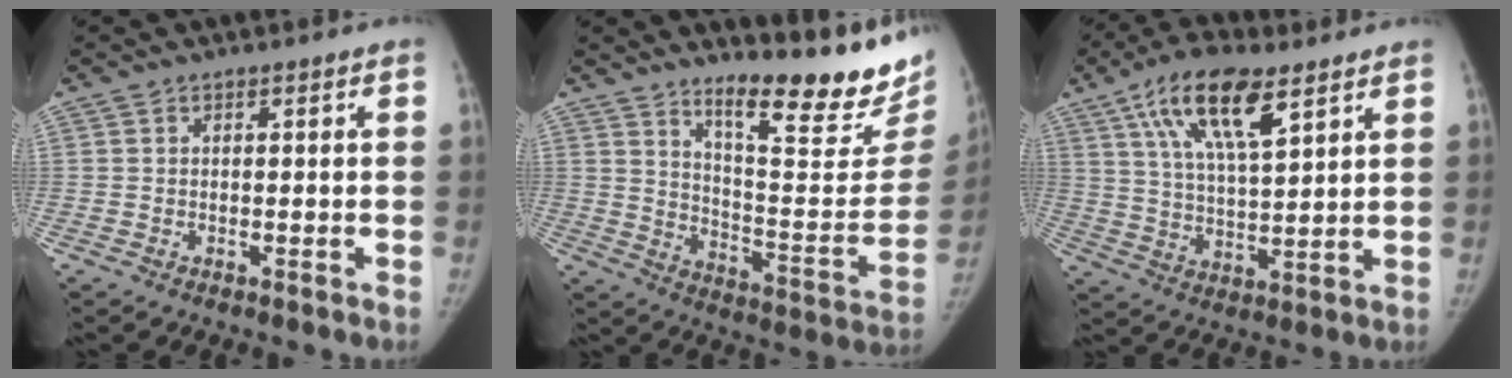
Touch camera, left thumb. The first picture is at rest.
{"total": 21.9, "force": [17.4, 4.4, 12.5], "torque": [-0.140, -0.150, 0.248]}
{"total": 14.9, "force": [8.0, 5.3, 11.4], "torque": [-0.190, -0.022, 0.146]}